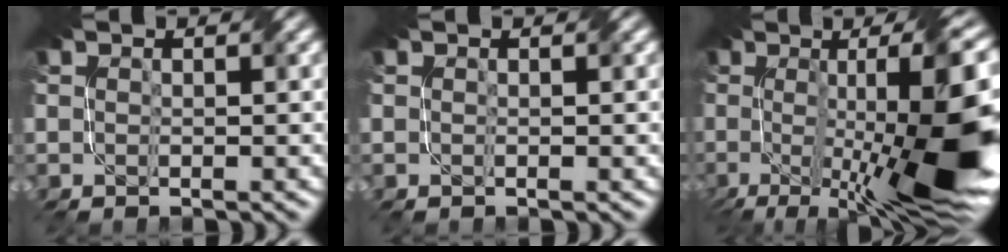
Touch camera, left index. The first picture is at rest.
{"total": 0.0}
{"total": 14.7, "force": [-2.0, 3.3, 14.1], "torque": [-0.198, -0.004, -0.027]}